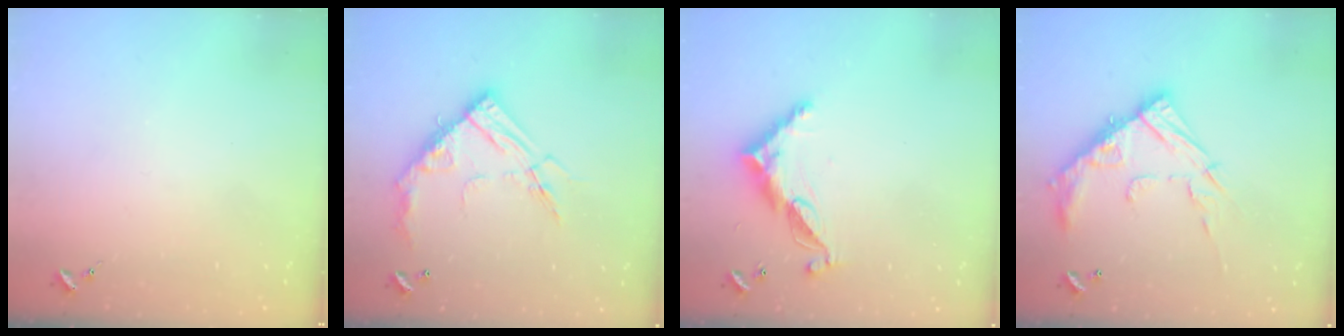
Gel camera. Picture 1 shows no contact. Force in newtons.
{"total": 17.2, "press": 17.1, "slide": 1.4}
{"total": 11.6, "press": 11.6, "slide": 0.3}
{"total": 17.4, "press": 17.3, "slide": 1.3}